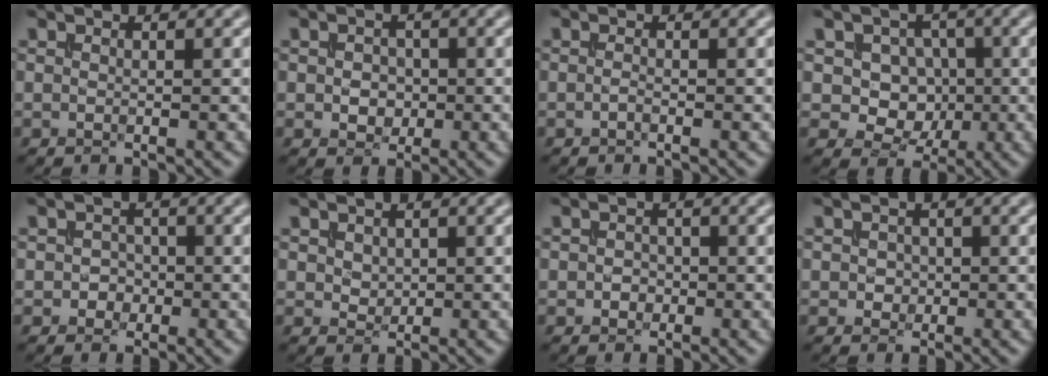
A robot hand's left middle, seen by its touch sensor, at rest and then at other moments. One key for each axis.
{"total": 2.1, "fx": -0.3, "fy": 1.6, "fz": 1.2, "tx": -0.021, "ty": -0.002, "tz": -0.009}
{"total": 0.5, "fx": -0.4, "fy": 0.0, "fz": 0.3, "tx": -0.011, "ty": 0.001, "tz": -0.009}
{"total": 5.5, "fx": 0.6, "fy": 4.7, "fz": 2.8, "tx": -0.031, "ty": 0.010, "tz": -0.002}
{"total": 1.4, "fx": -0.5, "fy": 1.2, "fz": 0.4, "tx": -0.003, "ty": 0.002, "tz": -0.011}
{"total": 1.1, "fx": 0.3, "fy": 0.9, "fz": 0.5, "tx": -0.017, "ty": -0.003, "tz": 0.009}
{"total": 1.1, "fx": -0.3, "fy": 0.9, "fz": 0.4, "tx": -0.007, "ty": -0.001, "tz": -0.009}
{"total": 1.1, "fx": -0.1, "fy": 1.0, "fz": 0.5, "tx": -0.010, "ty": -0.002, "tz": -0.003}